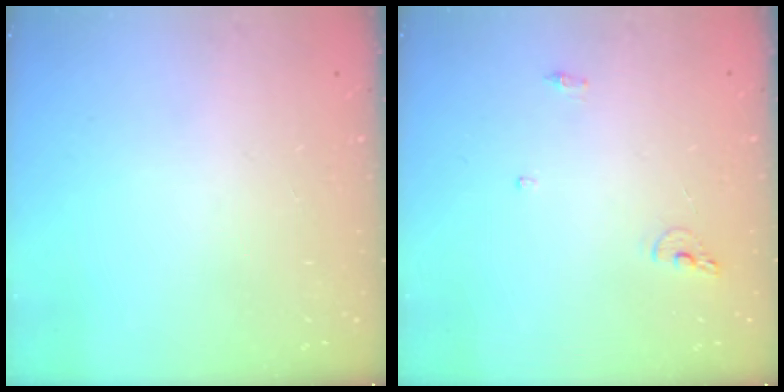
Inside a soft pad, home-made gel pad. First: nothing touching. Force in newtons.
{"total": 6.6, "press": 6.6, "slide": 0.7}